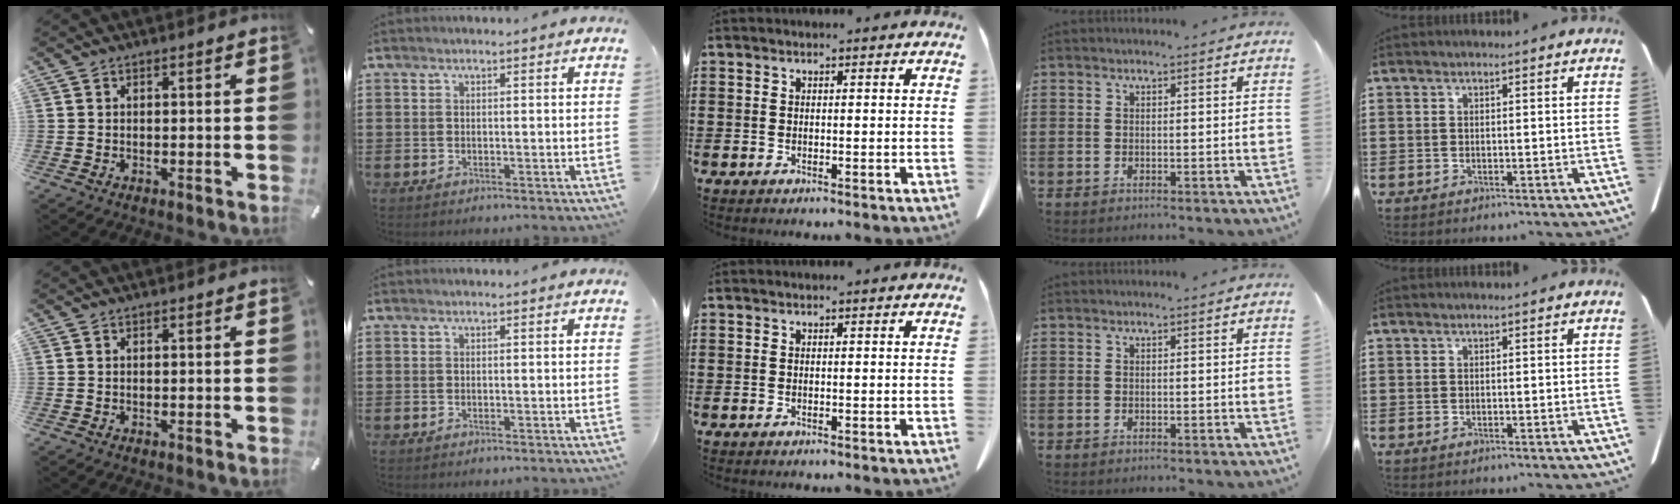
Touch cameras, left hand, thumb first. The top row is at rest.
{}